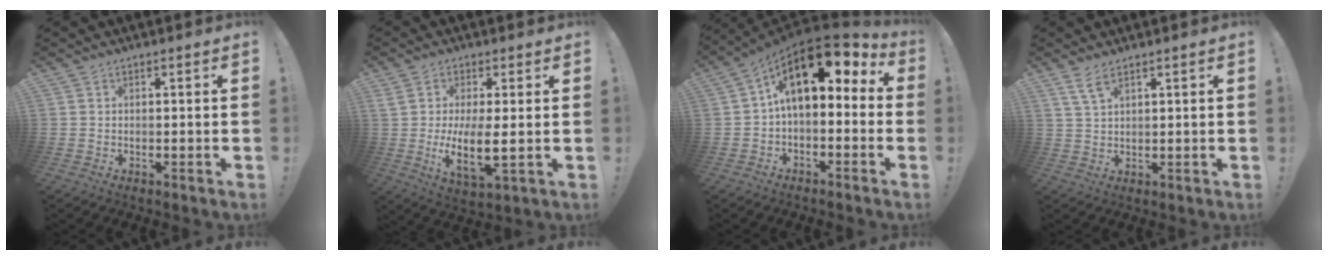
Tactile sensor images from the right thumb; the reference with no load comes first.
{"total": 10.0, "force": [0.6, 2.8, 9.5], "torque": [-0.172, -0.027, 0.009]}
{"total": 13.0, "force": [5.3, 6.1, 10.2], "torque": [-0.155, -0.036, 0.093]}
{"total": 4.3, "force": [2.9, 1.1, 3.0], "torque": [-0.057, -0.010, 0.054]}